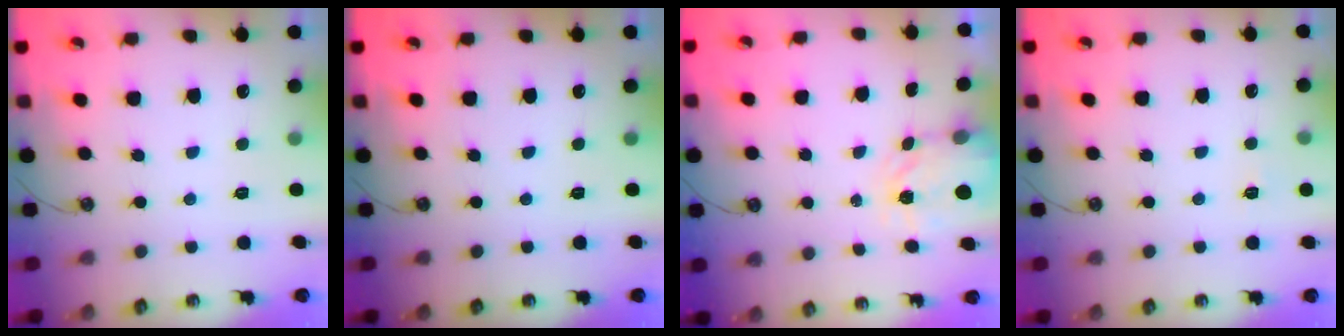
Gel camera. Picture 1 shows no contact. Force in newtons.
{"total": 0.0}
{"total": 3.8, "press": 3.8, "slide": 0.5}
{"total": 4.2, "press": 4.2, "slide": 0.5}